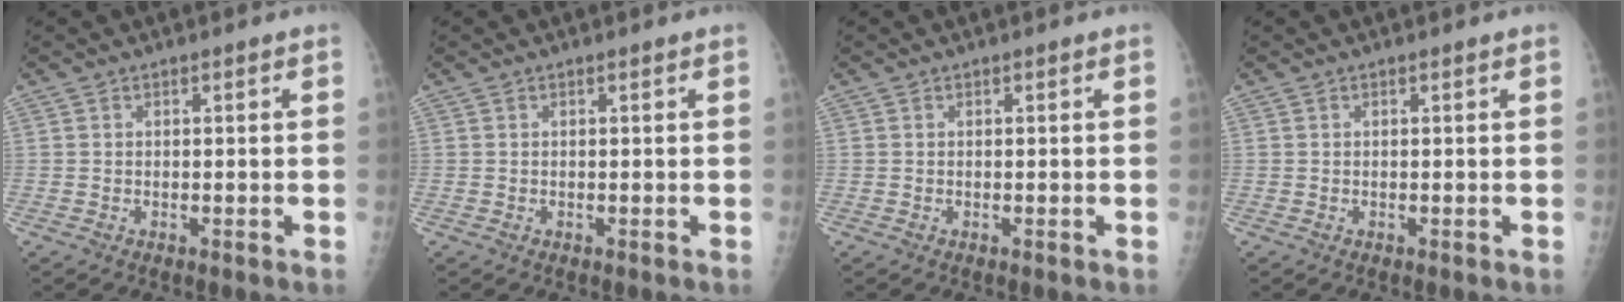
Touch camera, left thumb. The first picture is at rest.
{"total": 0.0}
{"total": 0.0}
{"total": 0.0}